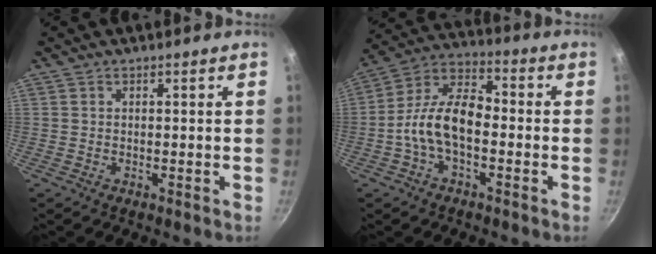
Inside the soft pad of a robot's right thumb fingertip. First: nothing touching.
{"total": 12.2, "force": [-2.6, 6.8, 9.8], "torque": [-0.164, 0.048, -0.065]}